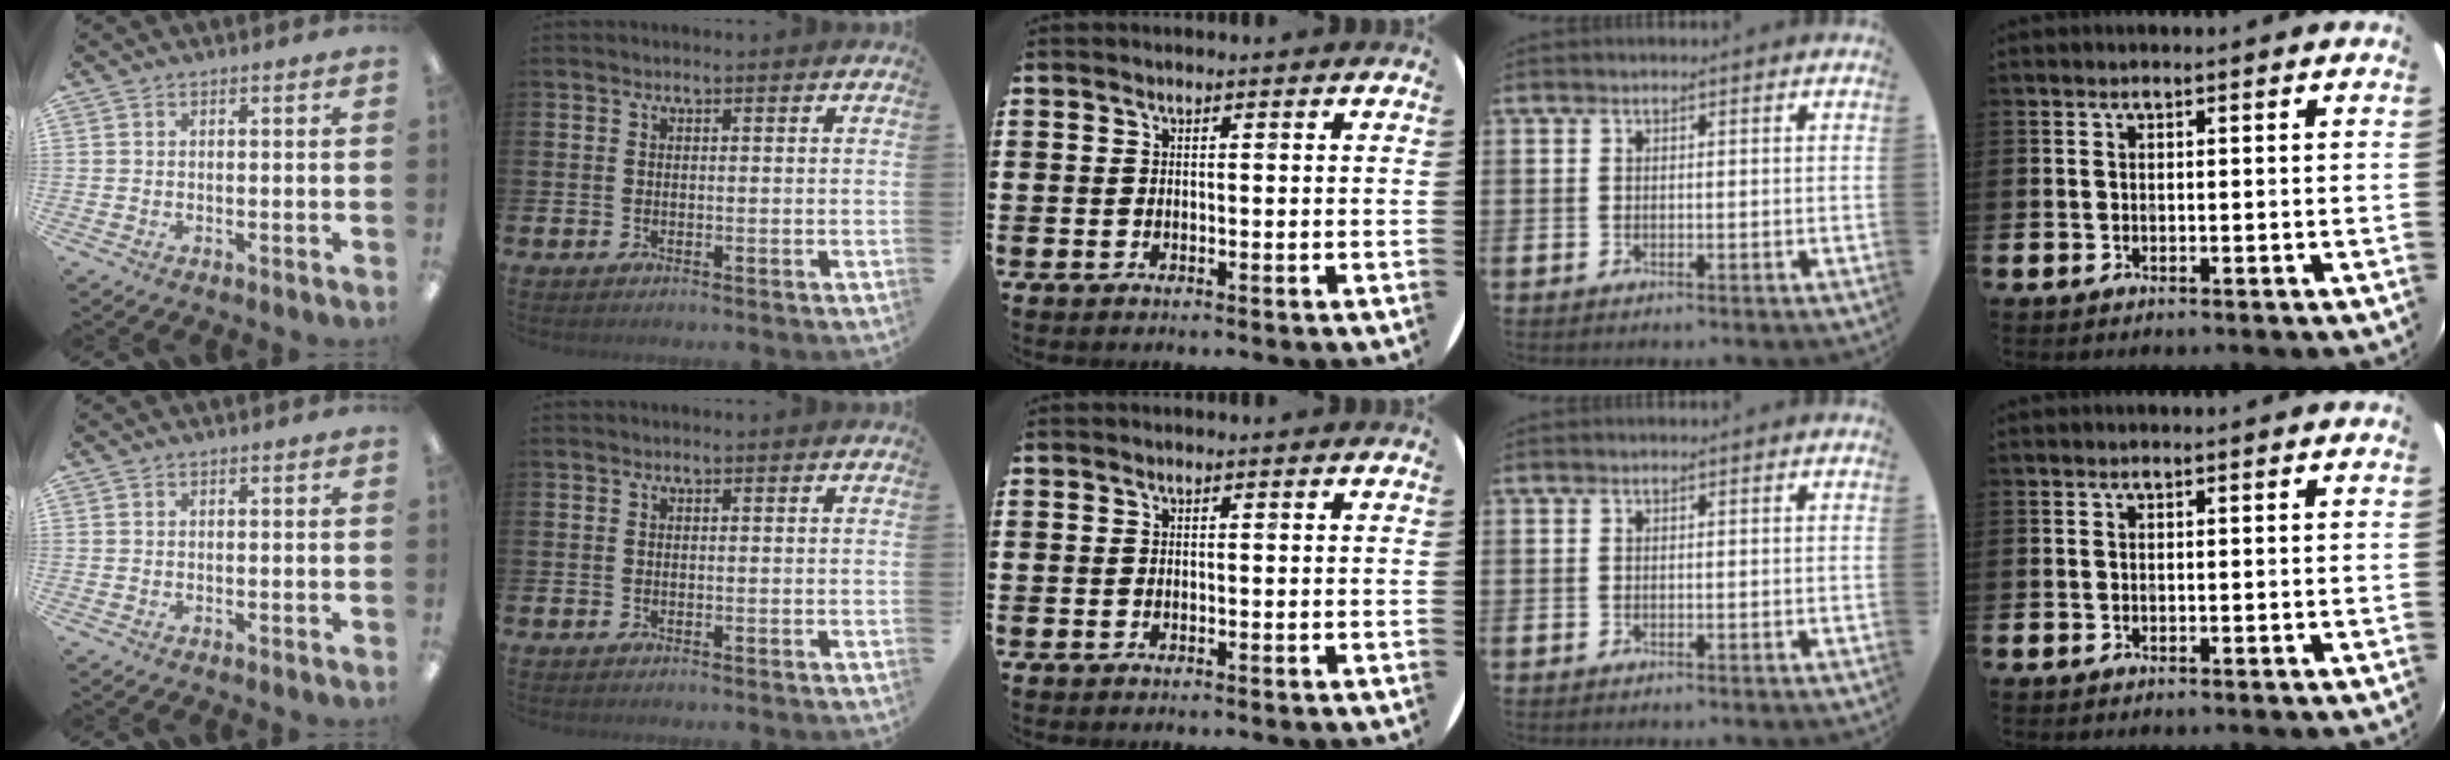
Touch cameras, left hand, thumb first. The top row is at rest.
{}